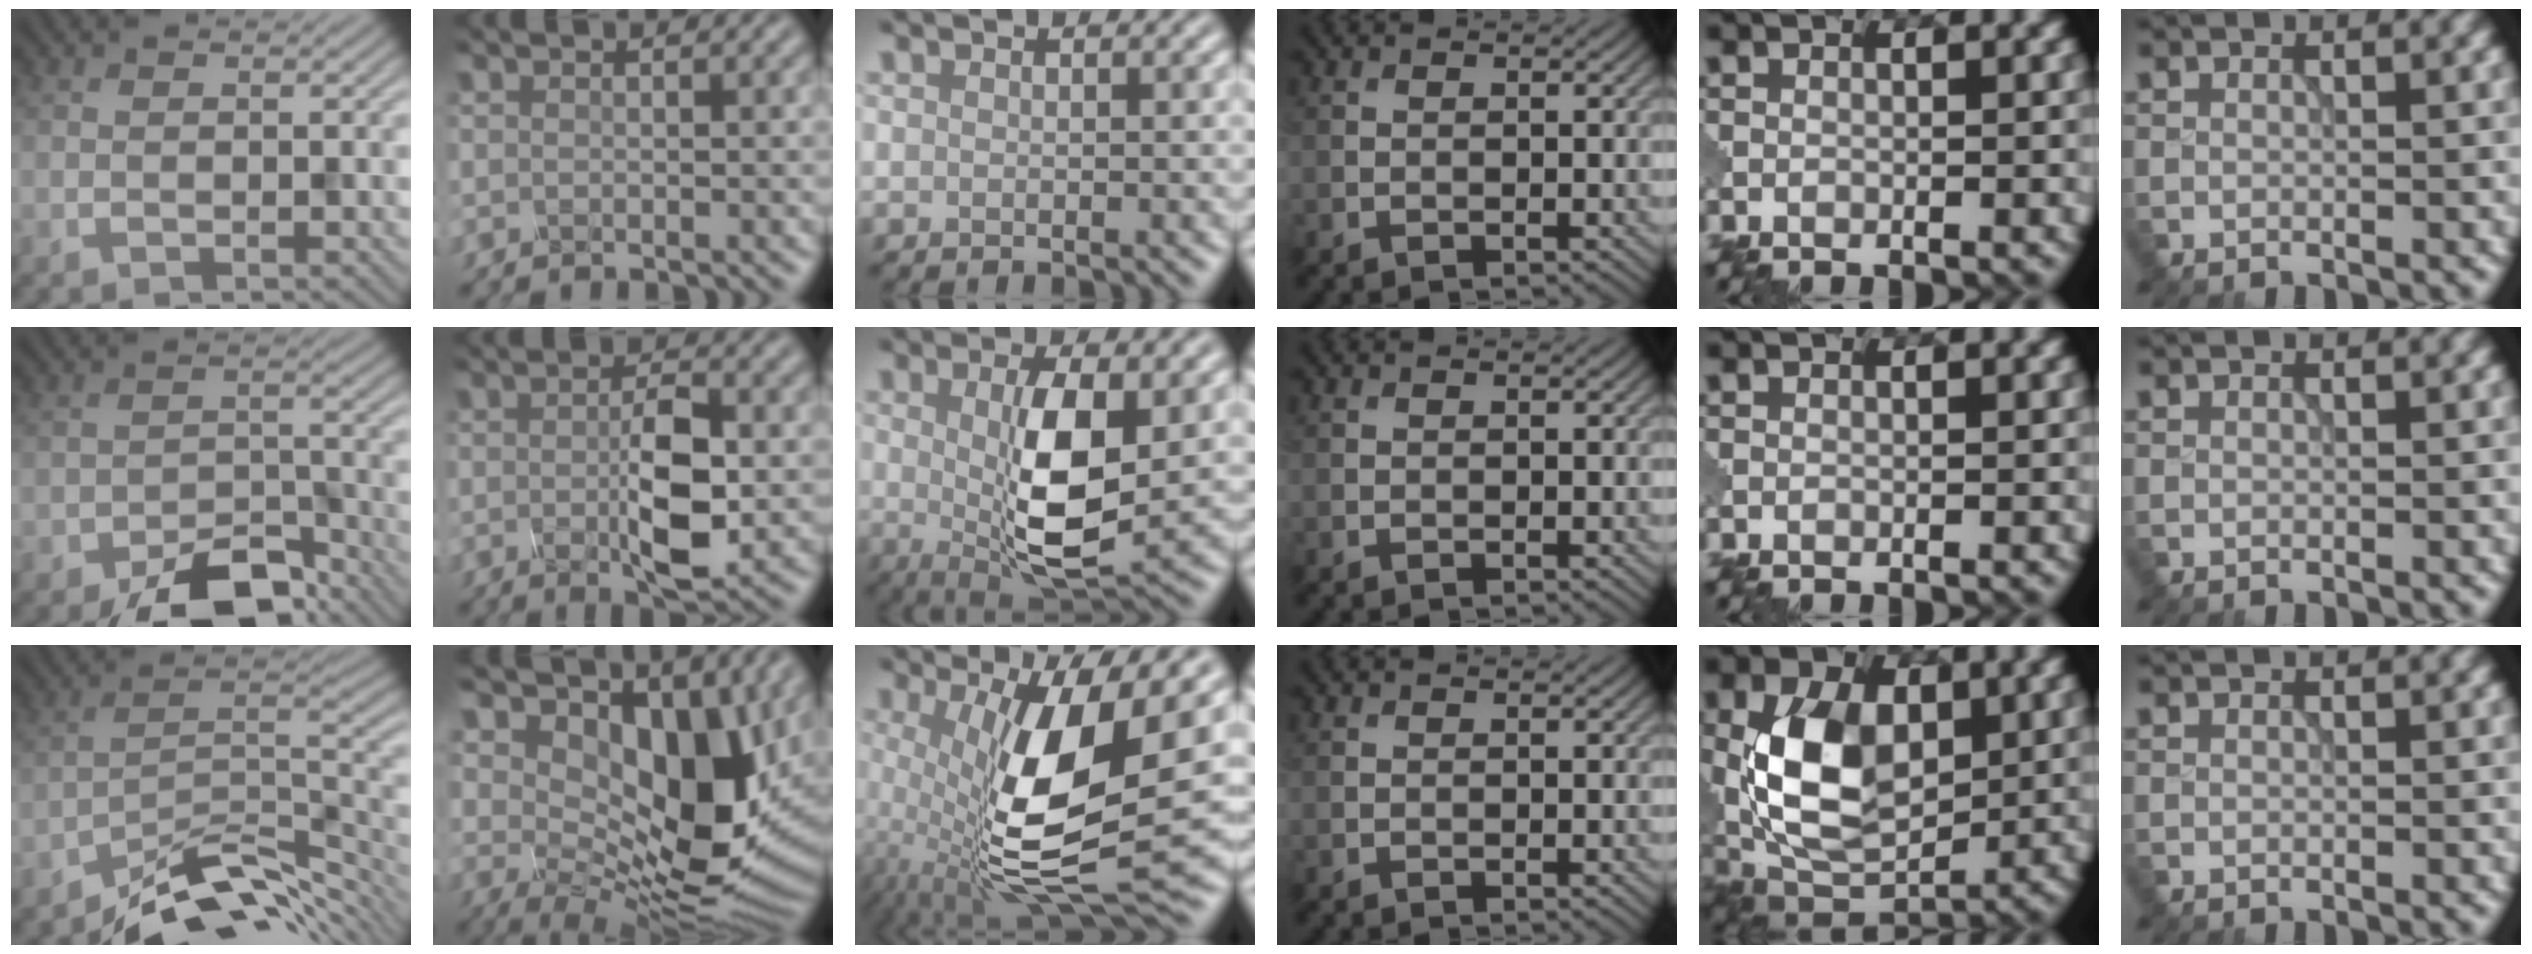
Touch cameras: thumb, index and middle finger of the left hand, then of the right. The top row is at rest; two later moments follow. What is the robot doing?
{"motion": "press", "object": "mechanical pencil"}